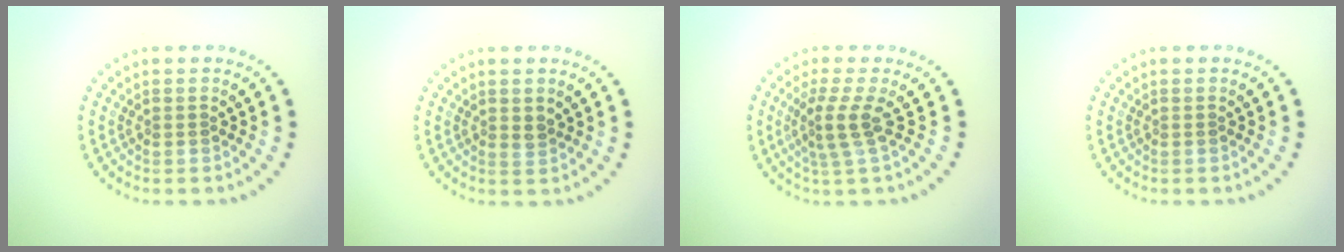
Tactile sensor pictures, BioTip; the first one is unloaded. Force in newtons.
{"total": 0.9, "press": 0.8, "slide": 0.5}
{"total": 2.8, "press": 1.9, "slide": 2.0}
{"total": 0.0}